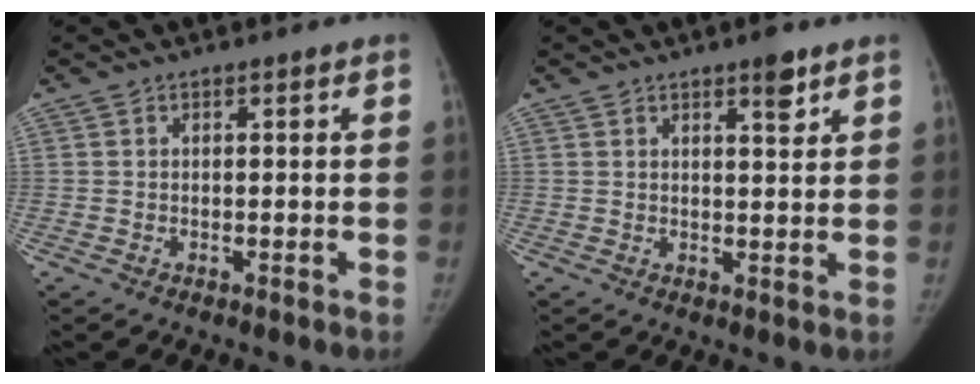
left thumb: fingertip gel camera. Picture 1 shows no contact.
{"total": 3.8, "force": [2.5, 1.0, 2.6], "torque": [-0.030, -0.015, 0.036]}